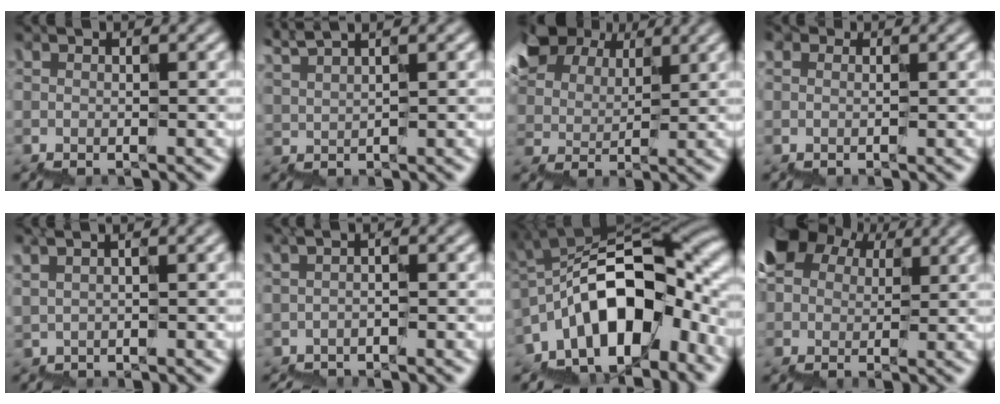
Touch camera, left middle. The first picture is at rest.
{"total": 3.8, "force": [3.2, 0.7, 1.9], "torque": [-0.035, 0.016, 0.061]}
{"total": 10.6, "force": [7.0, 6.7, 4.4], "torque": [-0.115, 0.046, 0.116]}
{"total": 0.7, "force": [0.4, 0.5, 0.1], "torque": [-0.003, 0.006, 0.004]}
{"total": 2.5, "force": [1.6, 0.8, 1.8], "torque": [-0.013, 0.016, 0.030]}
{"total": 1.0, "force": [-0.5, 0.2, 0.9], "torque": [-0.012, 0.001, -0.008]}
{"total": 12.4, "force": [-4.6, 6.5, 9.5], "torque": [-0.141, 0.039, -0.088]}
{"total": 7.7, "force": [2.5, 6.5, 3.4], "torque": [-0.063, 0.011, 0.043]}